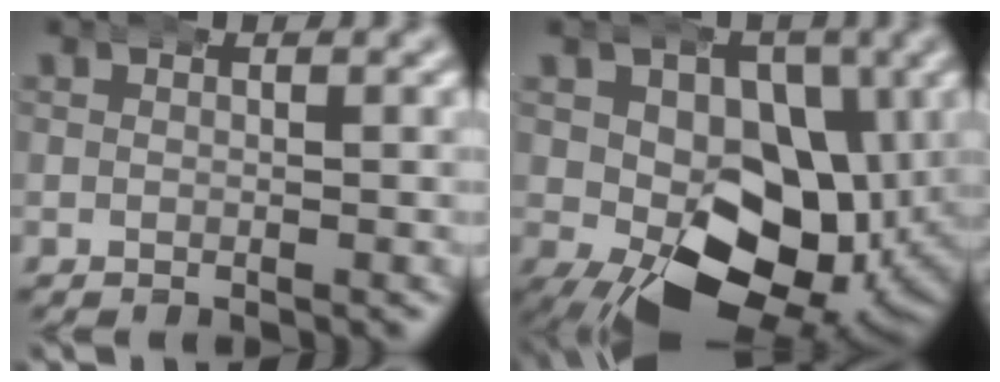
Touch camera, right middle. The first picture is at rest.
{"total": 14.5, "force": [0.0, 10.3, 10.2], "torque": [-0.183, -0.062, 0.027]}